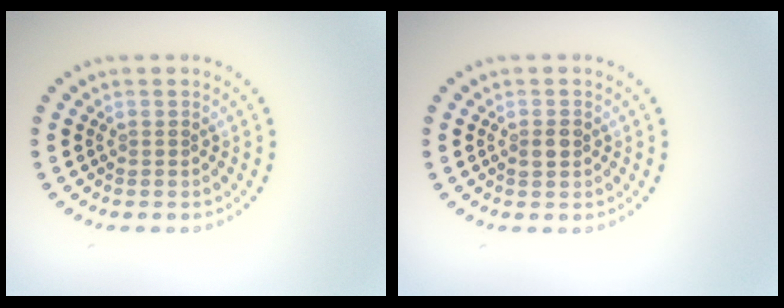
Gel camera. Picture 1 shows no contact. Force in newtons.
{"total": 1.0, "press": 1.0, "slide": 0.1}